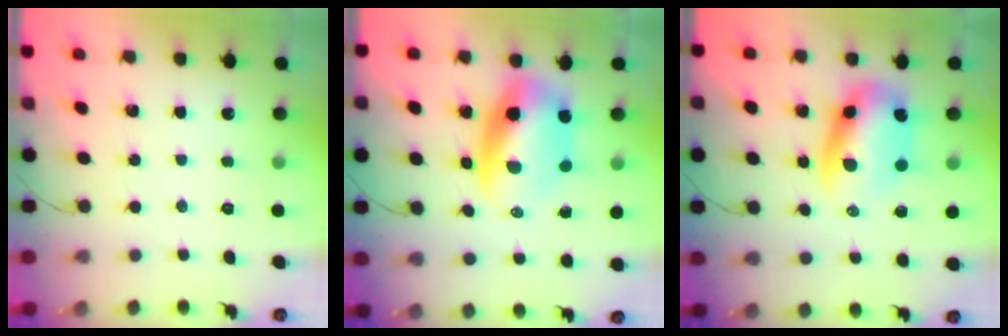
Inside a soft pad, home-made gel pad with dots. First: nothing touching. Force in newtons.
{"total": 10.9, "press": 10.4, "slide": 3.0}
{"total": 9.9, "press": 9.6, "slide": 2.3}